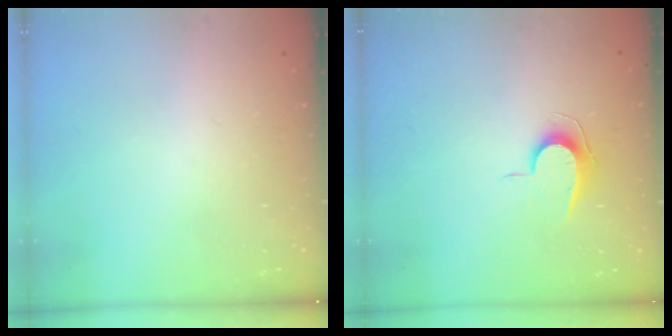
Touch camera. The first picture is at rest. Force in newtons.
{"total": 6.8, "press": 6.8, "slide": 0.7}